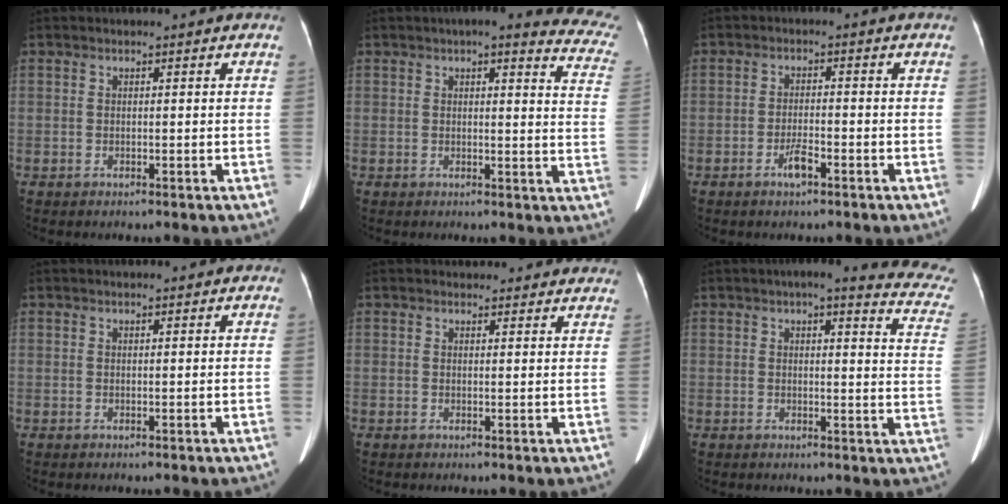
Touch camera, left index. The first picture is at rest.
{"total": 14.3, "force": [12.8, 2.3, 6.1], "torque": [-0.039, -0.039, 0.109]}
{"total": 2.9, "force": [-1.8, 0.6, 2.1], "torque": [-0.041, 0.000, -0.033]}
{"total": 1.9, "force": [1.5, 0.5, 1.0], "torque": [-0.009, 0.020, 0.018]}
{"total": 9.5, "force": [8.9, 2.9, 1.7], "torque": [0.009, 0.014, 0.081]}
{"total": 14.6, "force": [13.3, 1.4, 6.0], "torque": [-0.051, -0.051, 0.120]}